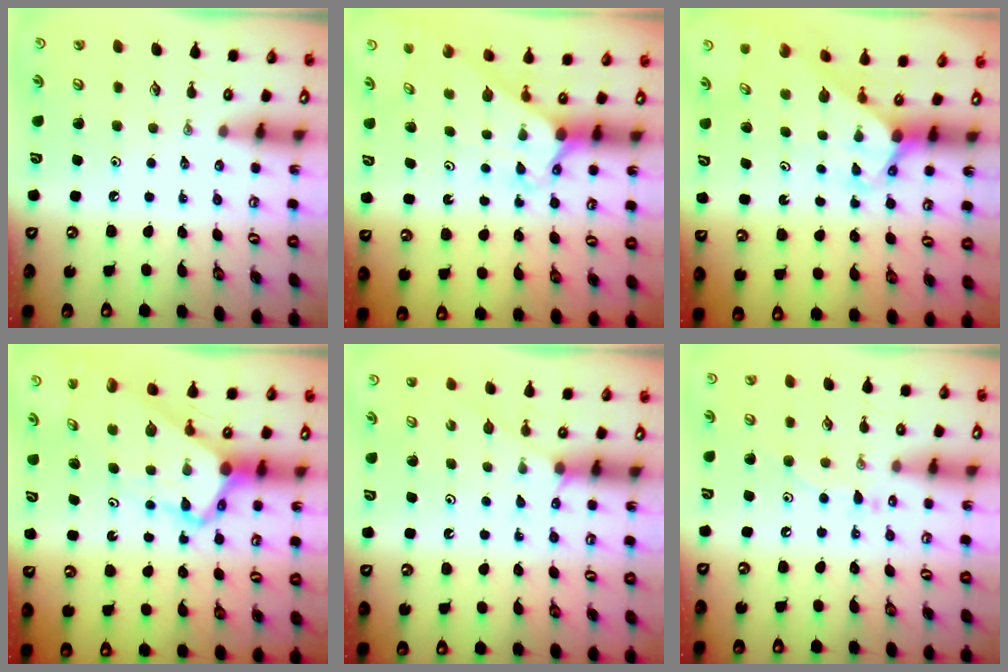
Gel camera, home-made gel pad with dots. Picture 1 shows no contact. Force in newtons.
{"total": 2.2, "press": 2.2, "slide": 0.2}
{"total": 3.1, "press": 3.1, "slide": 0.2}
{"total": 7.4, "press": 7.3, "slide": 0.8}
{"total": 2.6, "press": 2.5, "slide": 0.5}
{"total": 7.3, "press": 7.3, "slide": 0.6}